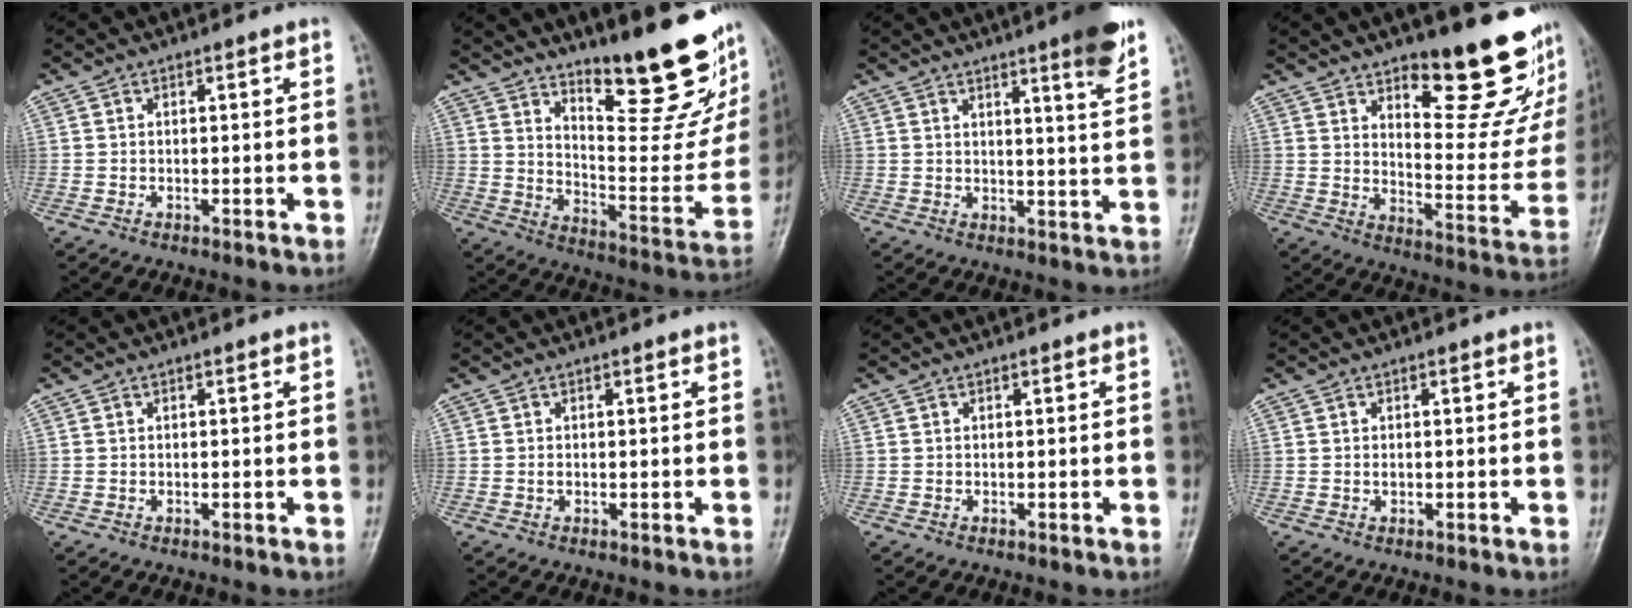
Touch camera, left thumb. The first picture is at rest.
{"total": 25.3, "force": [16.6, 7.0, 17.8], "torque": [-0.215, -0.102, 0.248]}
{"total": 7.5, "force": [4.8, 0.2, 5.8], "torque": [-0.072, -0.031, 0.065]}
{"total": 22.4, "force": [14.0, 7.6, 15.8], "torque": [-0.160, -0.096, 0.201]}
{"total": 0.0}
{"total": 0.8, "force": [0.2, 0.4, 0.7], "torque": [-0.009, 0.004, 0.006]}
{"total": 0.0}
{"total": 0.9, "force": [0.3, 0.4, 0.7], "torque": [-0.009, 0.000, 0.006]}